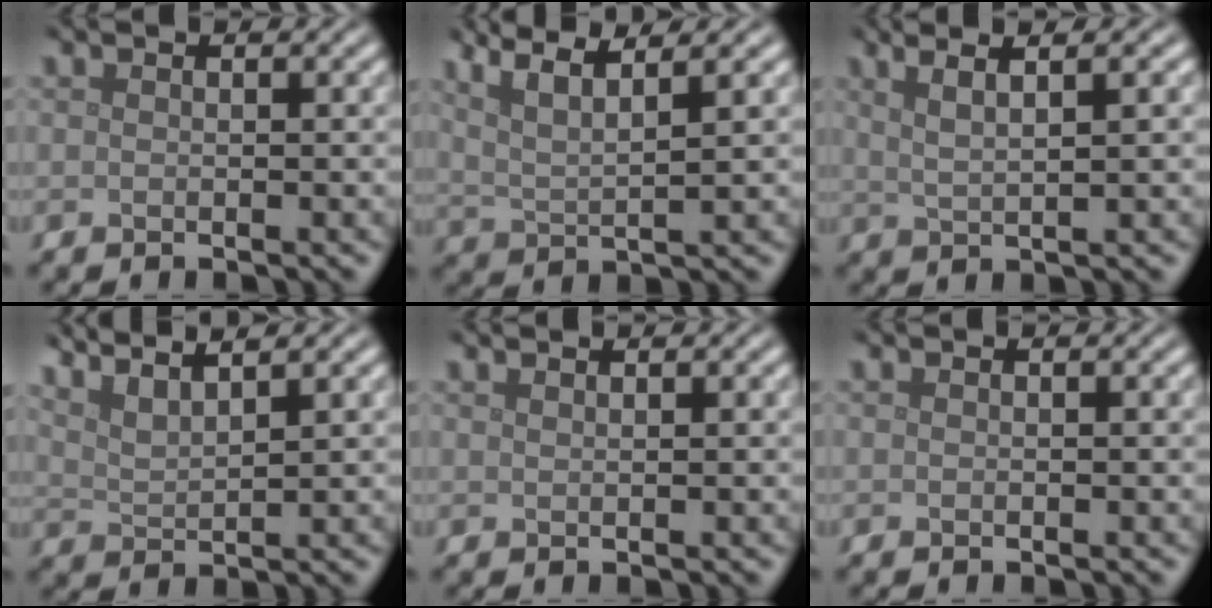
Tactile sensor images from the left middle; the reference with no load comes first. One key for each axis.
{"total": 5.0, "fx": 3.2, "fy": 1.1, "fz": 3.7, "tx": -0.070, "ty": 0.014, "tz": 0.051}
{"total": 5.9, "fx": 3.2, "fy": 2.0, "fz": 4.5, "tx": -0.058, "ty": 0.029, "tz": 0.029}
{"total": 5.0, "fx": 4.0, "fy": 1.2, "fz": 2.7, "tx": -0.035, "ty": 0.022, "tz": 0.048}
{"total": 0.9, "fx": 0.8, "fy": 0.3, "fz": 0.5, "tx": -0.001, "ty": 0.000, "tz": 0.004}
{"total": 0.0}